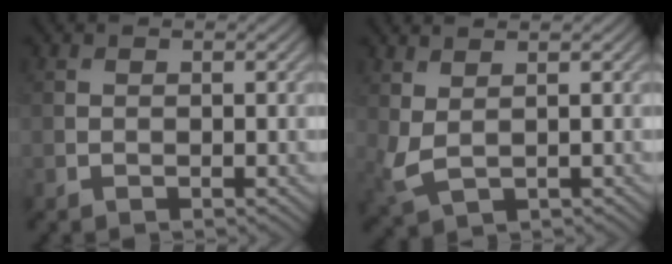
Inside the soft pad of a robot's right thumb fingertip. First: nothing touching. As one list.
[{"total": 3.5, "force": [1.0, 1.7, 2.8], "torque": [-0.087, 0.001, 0.023]}]